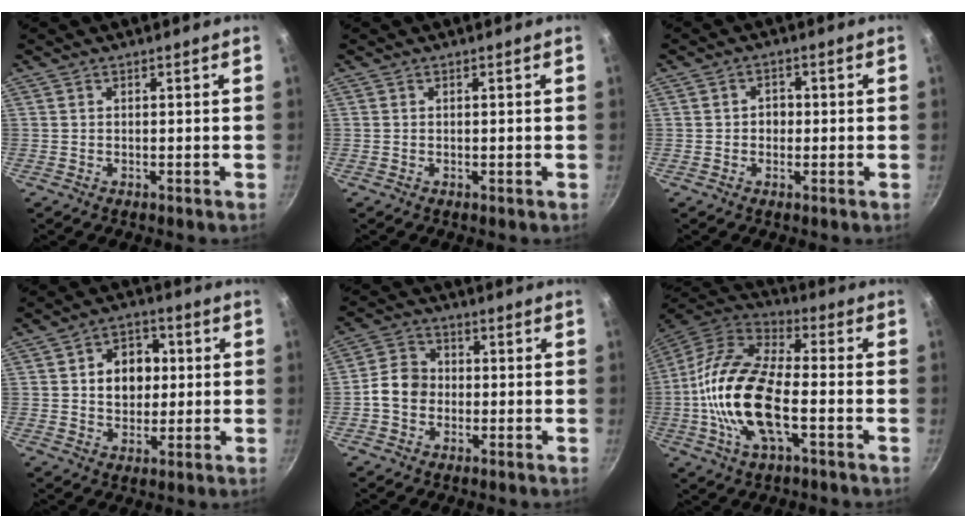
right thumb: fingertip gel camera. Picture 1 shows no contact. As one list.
[{"total": 0.0}, {"total": 2.9, "force": [-0.1, 2.5, 1.5], "torque": [-0.006, 0.004, -0.005]}, {"total": 9.8, "force": [1.5, 7.6, 6.0], "torque": [-0.051, 0.008, 0.017]}, {"total": 6.8, "force": [-1.1, 5.7, 3.5], "torque": [-0.037, 0.021, -0.034]}, {"total": 19.5, "force": [-3.8, 8.9, 16.9], "torque": [-0.322, 0.031, -0.086]}]